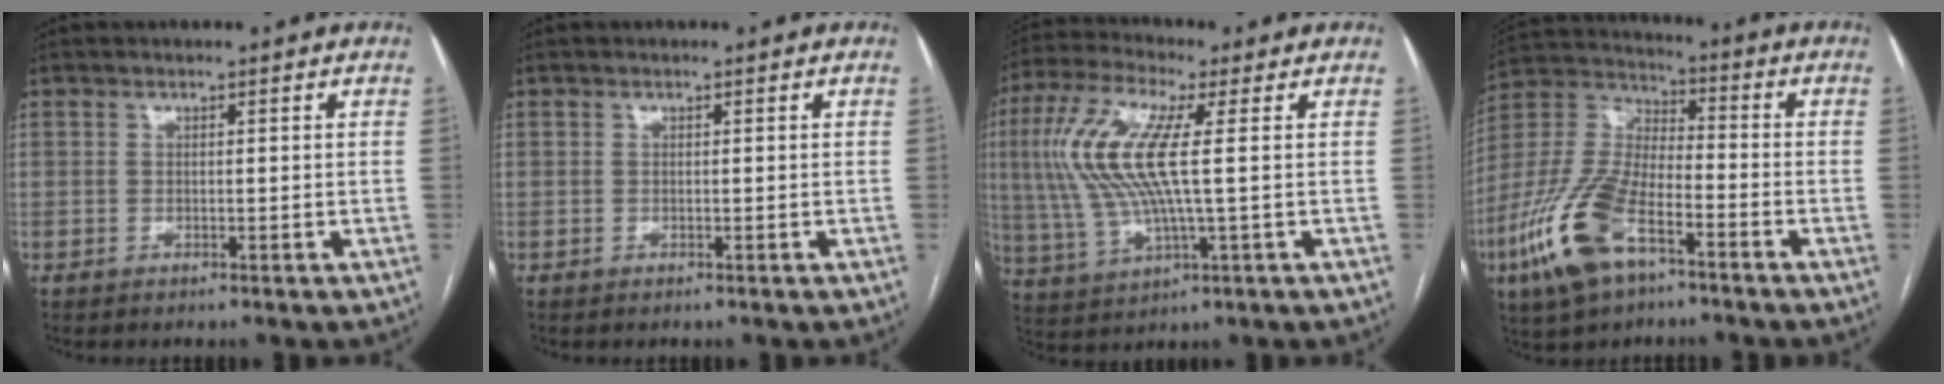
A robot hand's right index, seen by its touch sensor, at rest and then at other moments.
{"total": 0.0}
{"total": 12.9, "force": [1.8, 2.3, 12.6], "torque": [-0.293, 0.014, 0.031]}
{"total": 15.5, "force": [-7.9, 6.2, 11.8], "torque": [-0.269, -0.005, -0.149]}